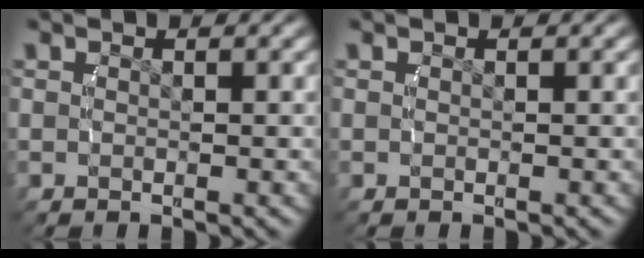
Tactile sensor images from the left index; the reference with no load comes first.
{"total": 0.0}